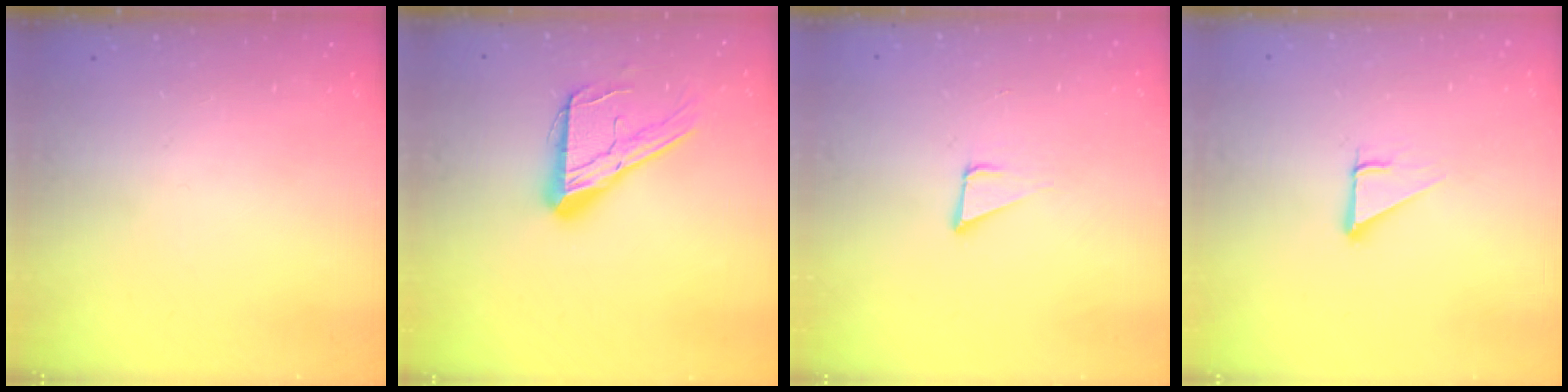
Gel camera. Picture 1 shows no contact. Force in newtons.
{"total": 15.7, "press": 15.7, "slide": 1.5}
{"total": 3.7, "press": 3.1, "slide": 2.1}
{"total": 3.7, "press": 3.7, "slide": 0.2}